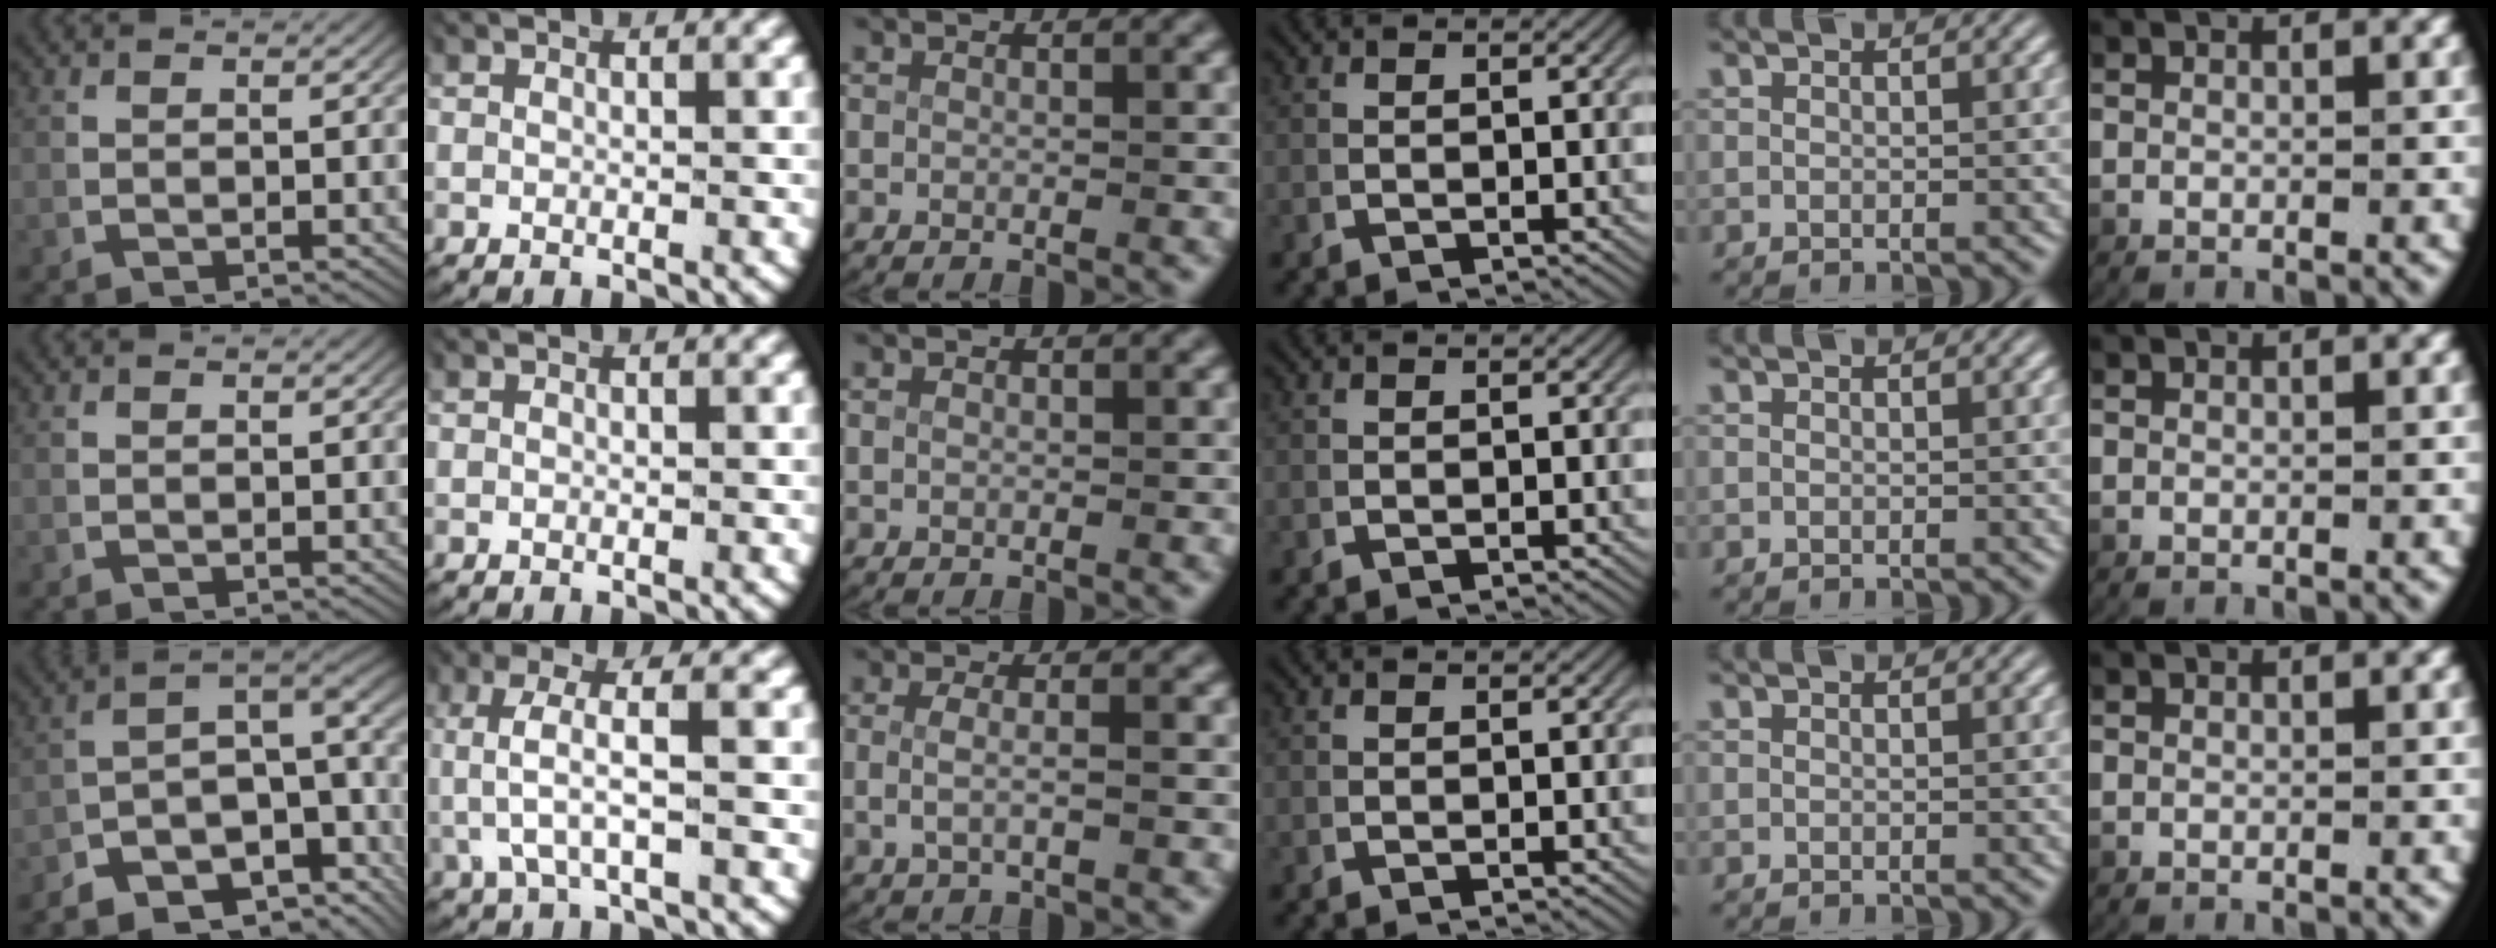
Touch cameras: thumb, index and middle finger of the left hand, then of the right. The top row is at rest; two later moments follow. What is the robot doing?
{"motion": "lift_and_place", "object": "towel"}